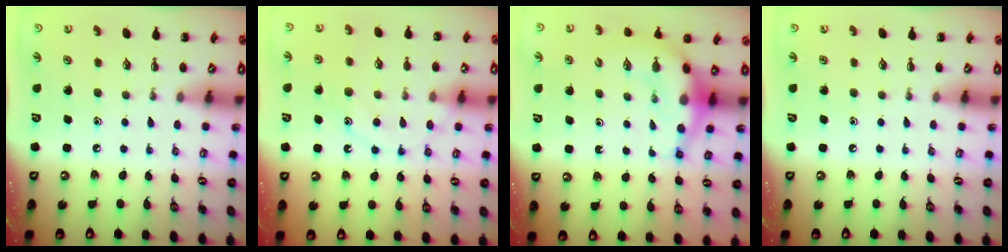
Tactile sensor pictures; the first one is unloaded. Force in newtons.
{"total": 11.9, "press": 11.9, "slide": 0.8}
{"total": 9.3, "press": 9.0, "slide": 2.2}
{"total": 0.0}